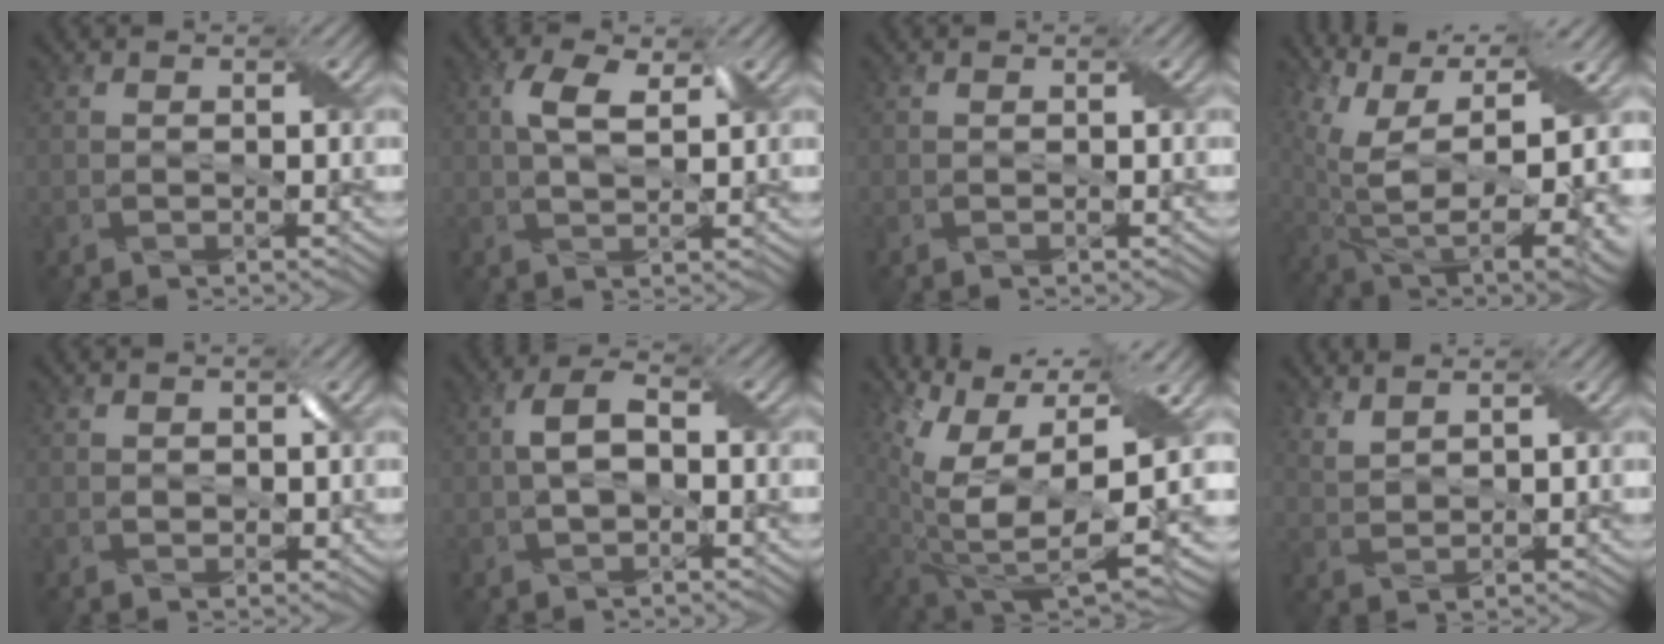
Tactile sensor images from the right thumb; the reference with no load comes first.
{"total": 4.3, "force": [1.5, 2.0, 3.5], "torque": [-0.081, 0.006, 0.027]}
{"total": 0.0}
{"total": 16.8, "force": [1.6, 9.2, 14.0], "torque": [-0.240, -0.018, 0.075]}
{"total": 0.9, "force": [0.1, 0.8, 0.3], "torque": [-0.008, -0.005, 0.004]}
{"total": 3.7, "force": [0.0, 2.1, 3.0], "torque": [-0.070, 0.007, -0.001]}
{"total": 14.5, "force": [3.0, 6.7, 12.5], "torque": [-0.232, -0.020, 0.078]}
{"total": 2.6, "force": [2.3, 0.5, 1.0], "torque": [-0.021, 0.001, 0.045]}